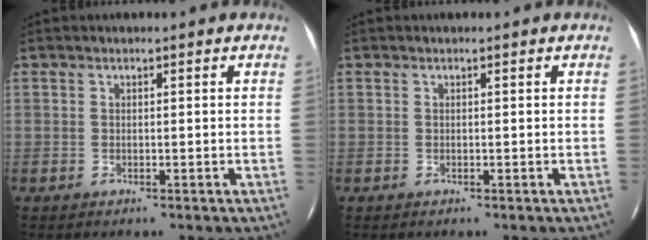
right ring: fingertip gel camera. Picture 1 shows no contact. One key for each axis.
{"total": 0.0}